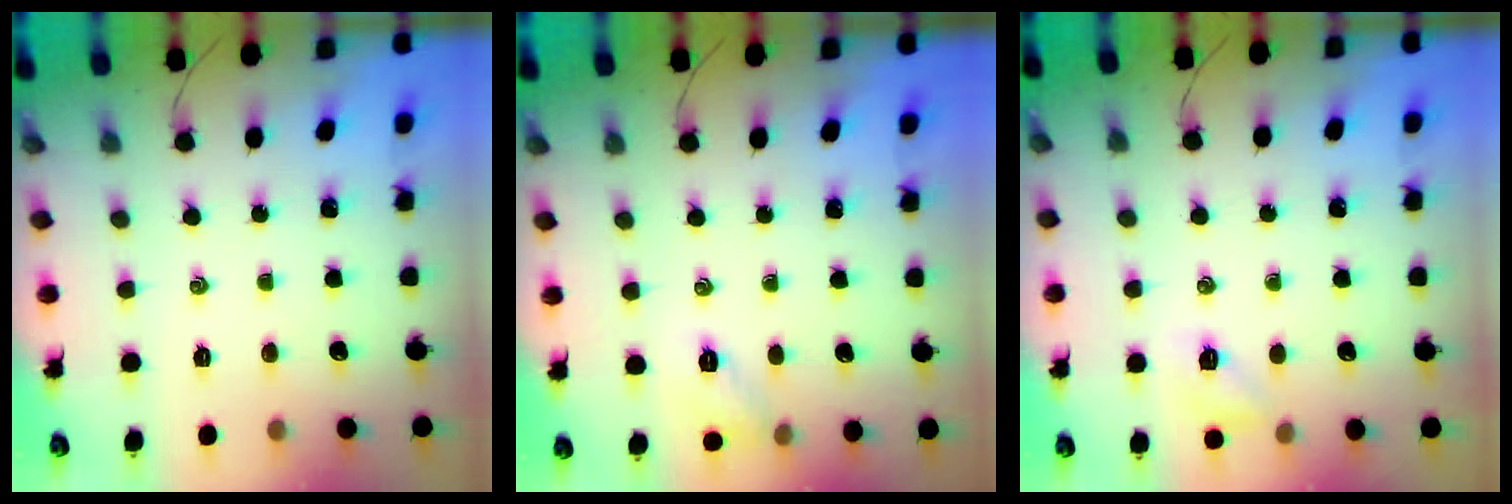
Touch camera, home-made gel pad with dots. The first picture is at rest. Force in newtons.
{"total": 6.9, "press": 6.8, "slide": 1.2}
{"total": 6.1, "press": 5.9, "slide": 1.6}